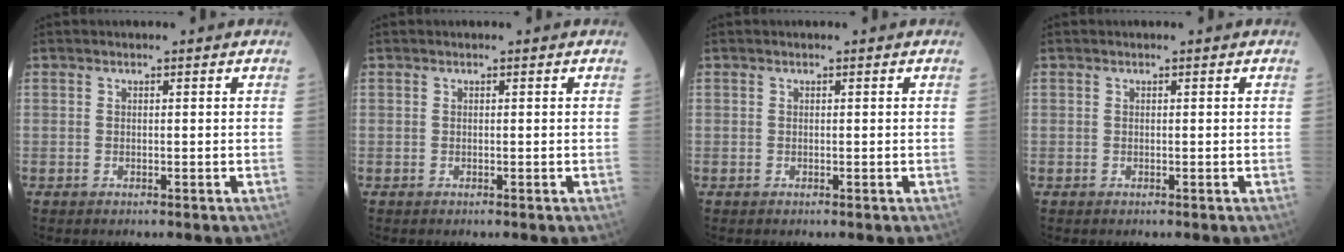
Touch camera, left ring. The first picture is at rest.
{"total": 0.0}
{"total": 0.0}
{"total": 0.0}